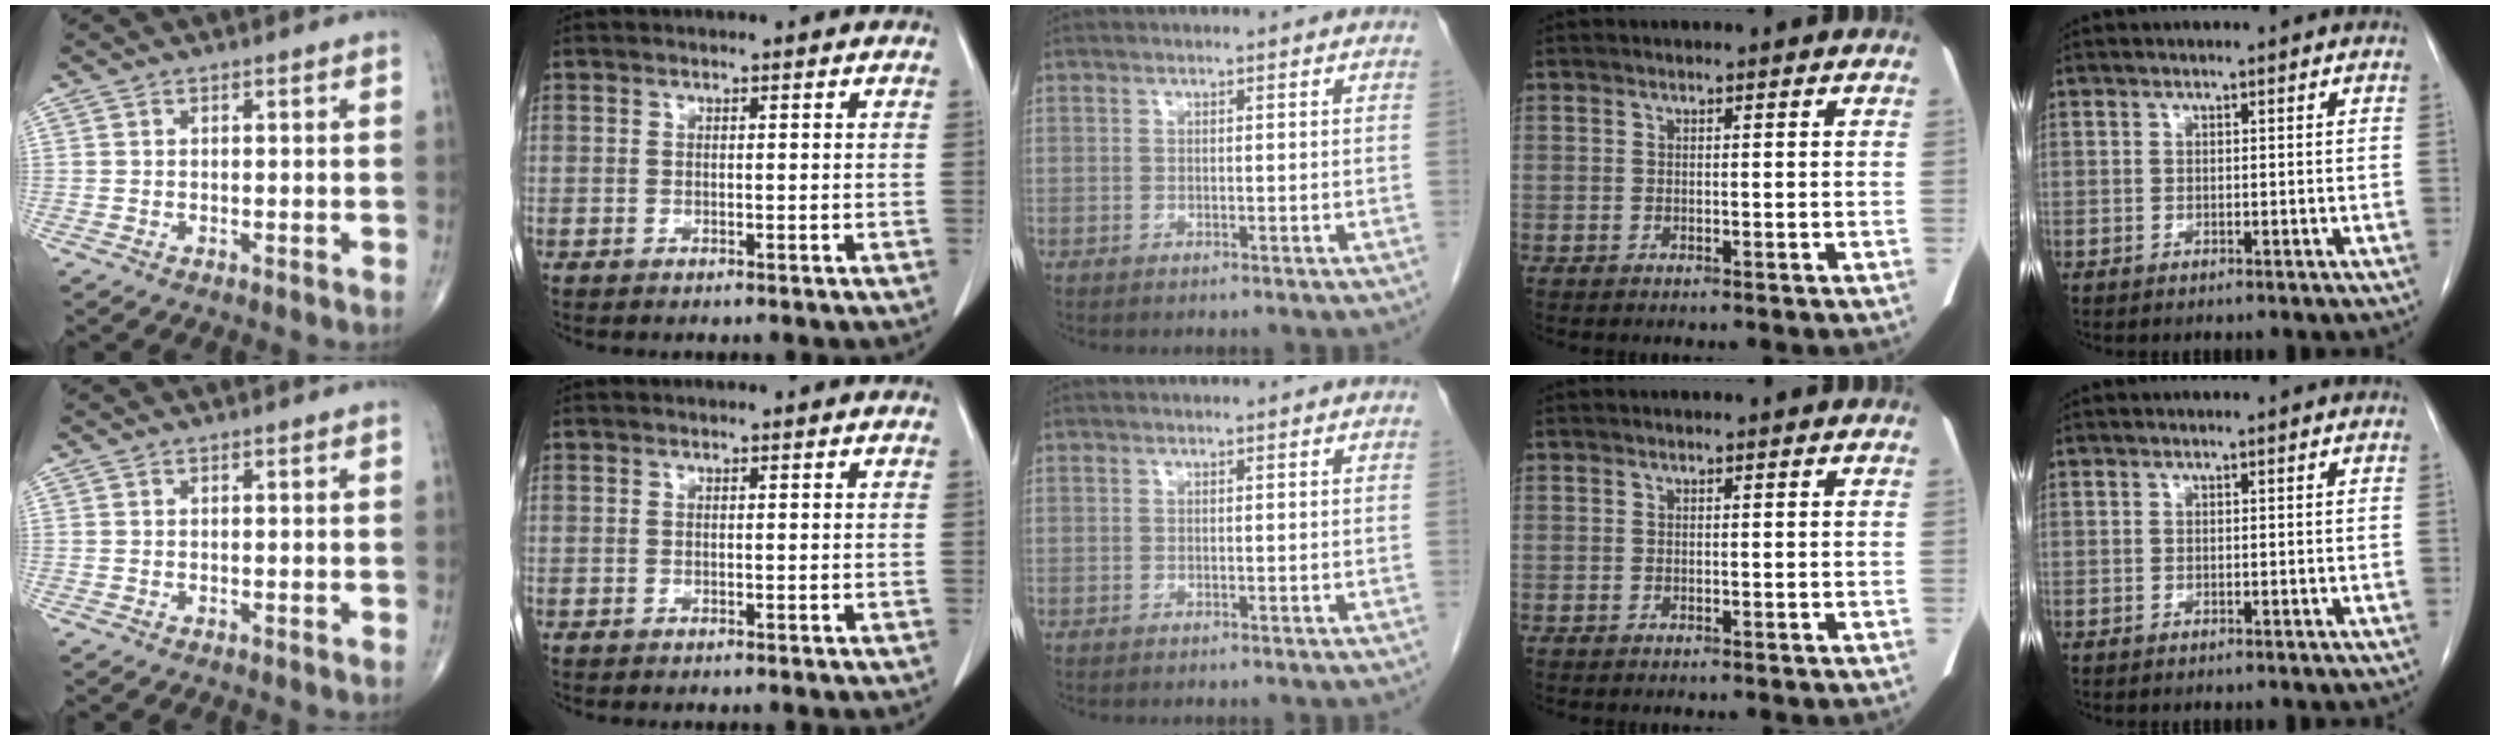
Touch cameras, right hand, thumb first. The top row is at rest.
{}